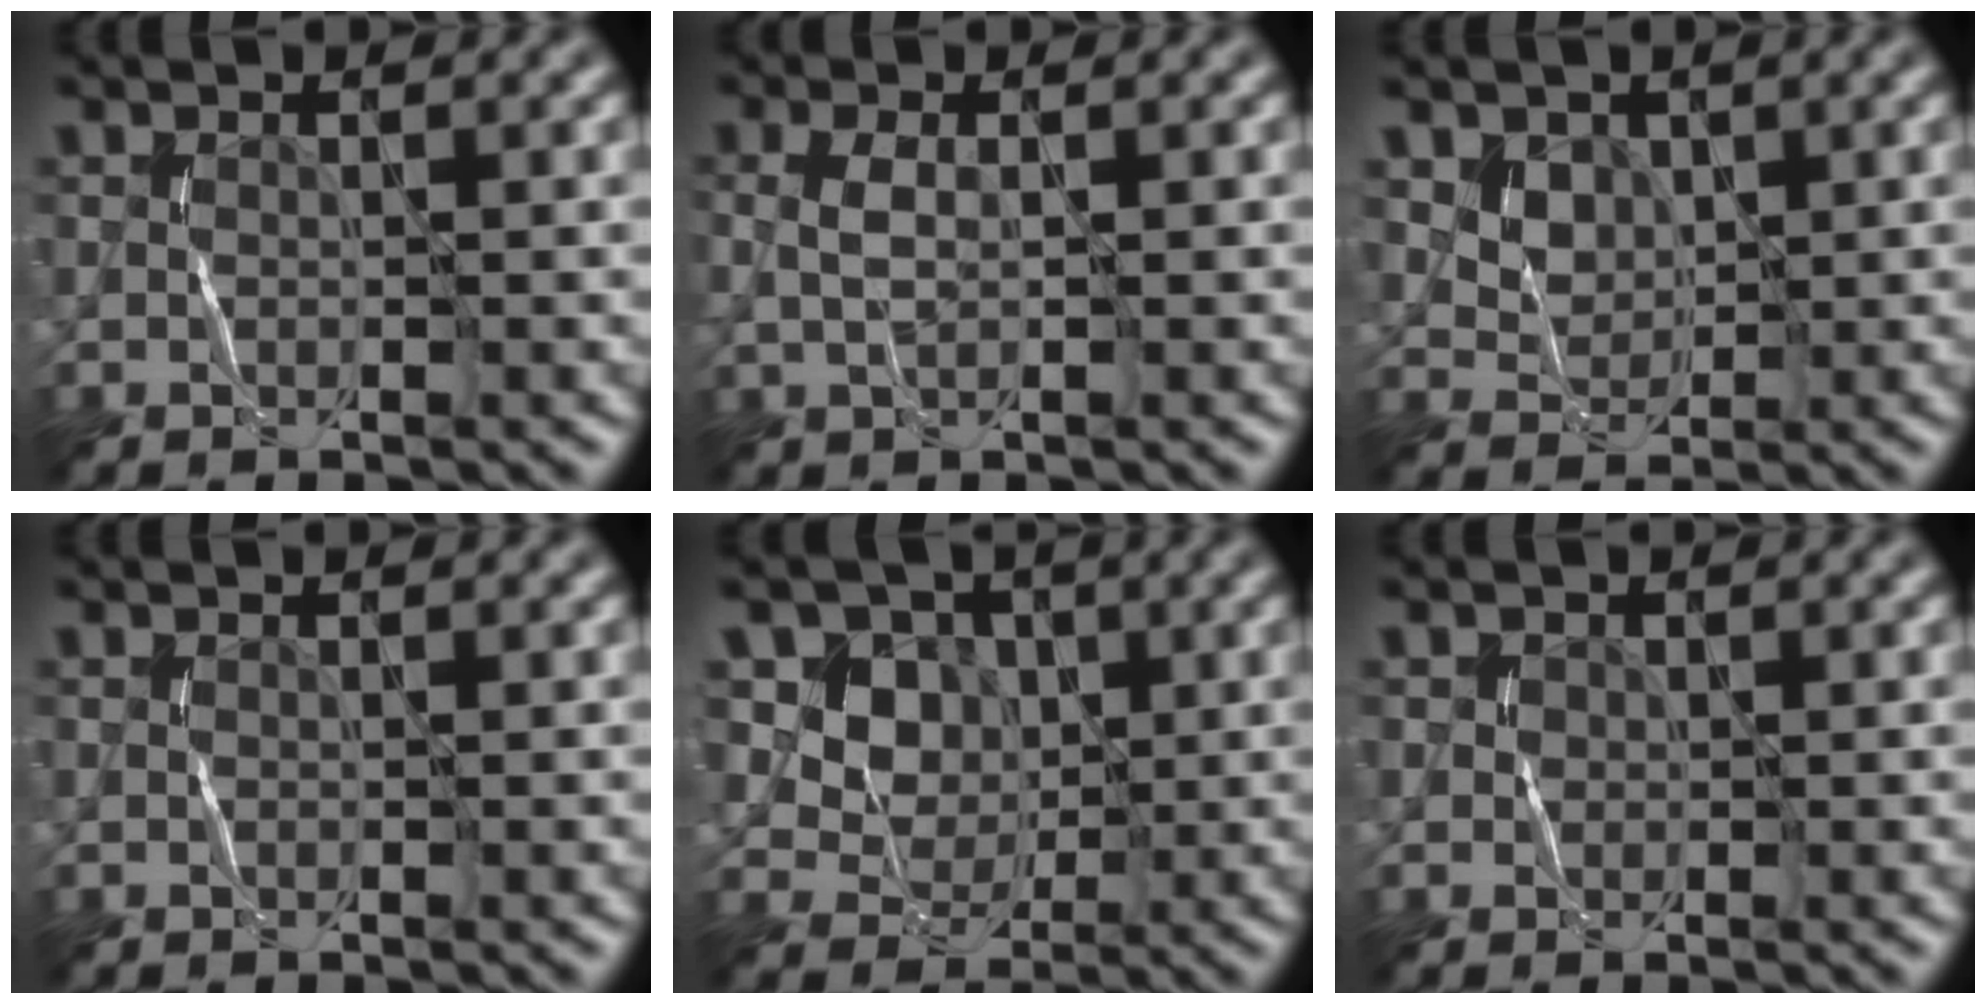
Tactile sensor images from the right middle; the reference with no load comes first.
{"total": 1.7, "force": [0.1, 0.6, 1.6], "torque": [-0.039, 0.003, 0.002]}
{"total": 3.3, "force": [1.7, 2.4, 1.4], "torque": [-0.043, -0.012, 0.058]}
{"total": 0.0}
{"total": 7.2, "force": [2.7, 6.0, 2.9], "torque": [-0.061, -0.003, 0.052]}
{"total": 0.7, "force": [0.1, 0.7, 0.1], "torque": [0.005, 0.000, -0.001]}